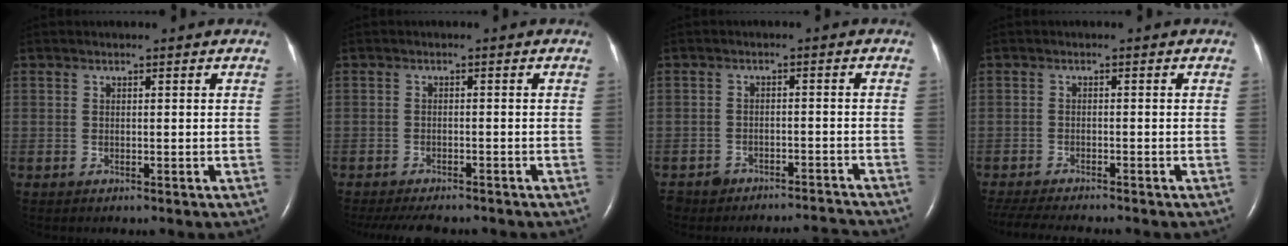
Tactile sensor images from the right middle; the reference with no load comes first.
{"total": 8.9, "force": [-7.7, 2.3, 3.7], "torque": [-0.056, -0.011, -0.106]}
{"total": 6.1, "force": [-6.0, 1.1, -0.5], "torque": [0.013, 0.015, -0.086]}
{"total": 9.3, "force": [-8.2, 1.1, 4.2], "torque": [-0.067, -0.015, -0.126]}